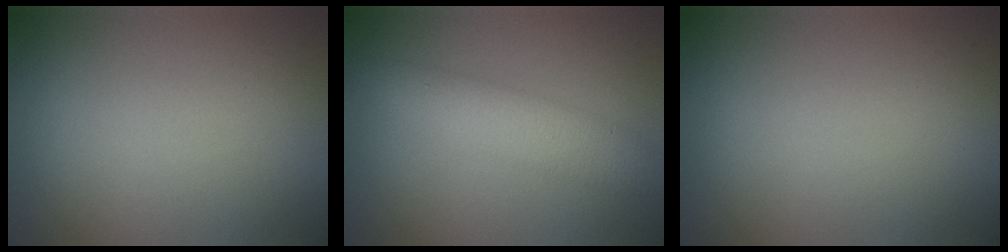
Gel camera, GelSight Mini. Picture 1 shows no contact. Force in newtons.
{"total": 3.7, "press": 3.7, "slide": 0.1}
{"total": 0.0}